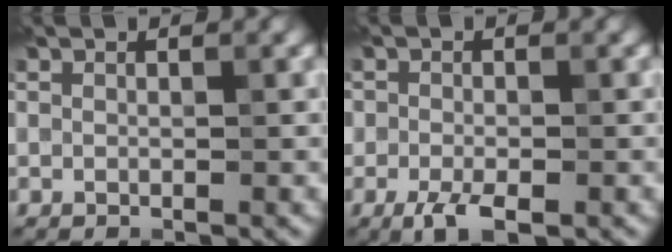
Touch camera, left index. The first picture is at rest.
{"total": 3.6, "force": [-1.9, 1.8, 2.5], "torque": [-0.046, -0.007, -0.035]}